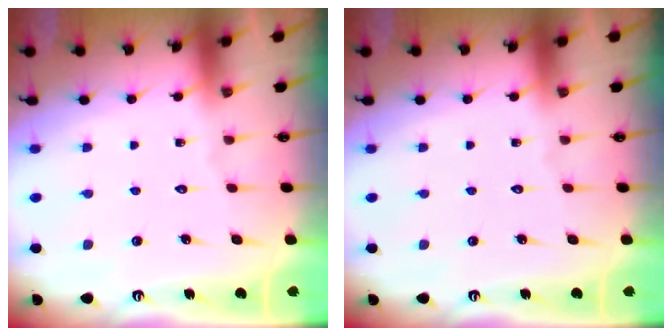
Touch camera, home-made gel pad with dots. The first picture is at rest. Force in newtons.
{"total": 0.0}